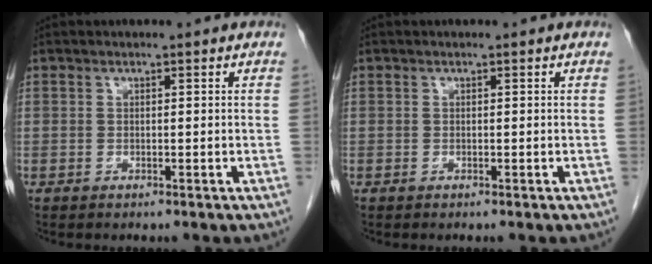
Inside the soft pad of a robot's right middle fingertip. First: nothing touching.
{"total": 0.0}